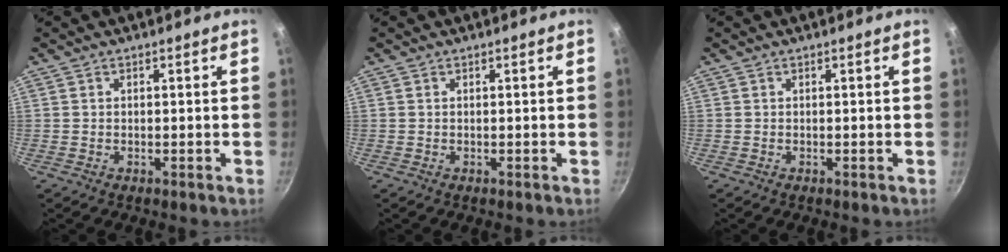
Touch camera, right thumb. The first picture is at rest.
{"total": 0.0}
{"total": 0.0}